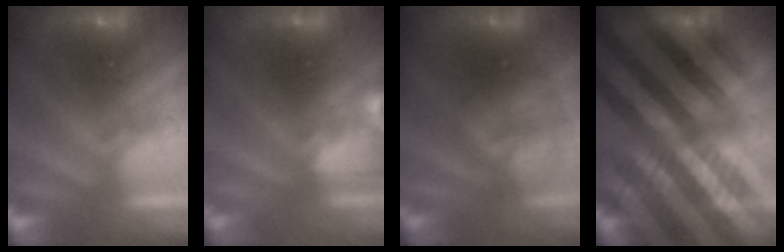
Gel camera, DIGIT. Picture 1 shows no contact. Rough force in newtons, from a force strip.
{"total": 8.3}
{"total": 2.3}
{"total": 6.9}